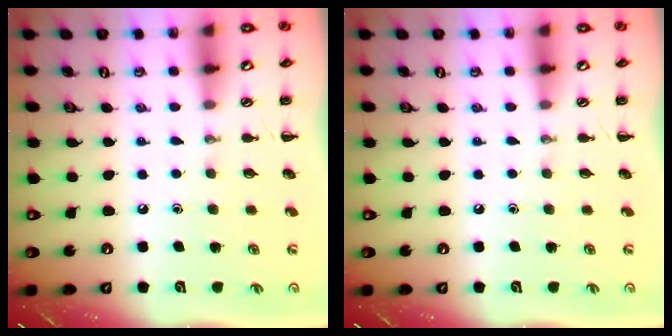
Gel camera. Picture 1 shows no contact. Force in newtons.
{"total": 0.0}